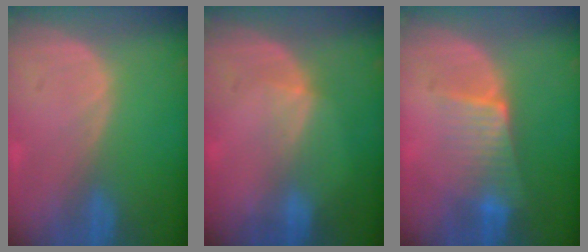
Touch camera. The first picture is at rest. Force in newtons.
{"total": 2.4, "press": 2.1, "slide": 1.2}
{"total": 6.5, "press": 5.9, "slide": 2.9}